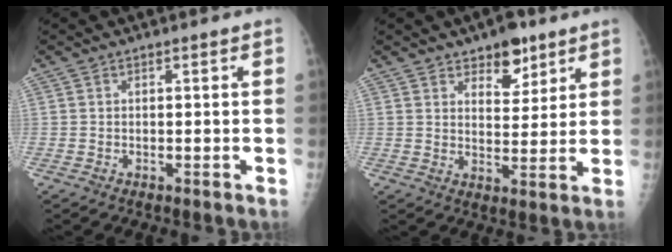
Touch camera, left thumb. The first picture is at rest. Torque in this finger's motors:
{"motor_torque": [0.32, 0.40, 0.04, 0.04, 0.03]}